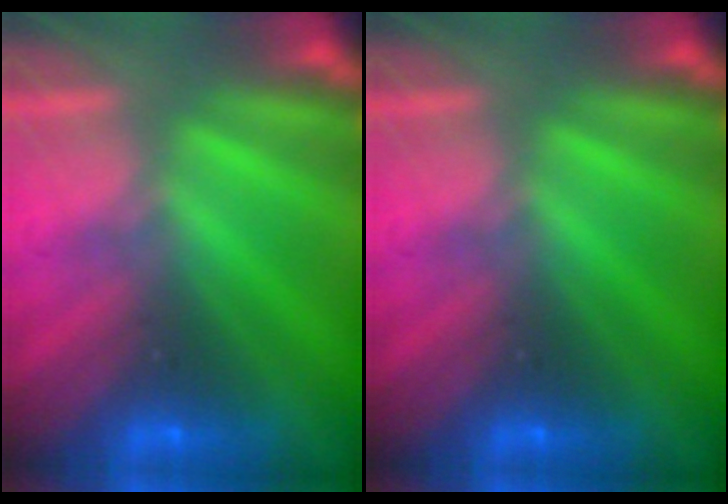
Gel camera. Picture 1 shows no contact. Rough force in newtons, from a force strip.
{"total": 0.0}